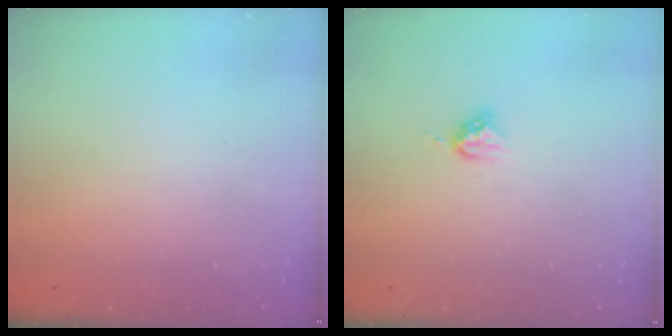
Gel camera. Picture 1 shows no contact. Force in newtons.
{"total": 5.1, "press": 5.1, "slide": 0.0}